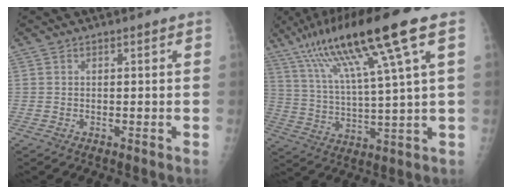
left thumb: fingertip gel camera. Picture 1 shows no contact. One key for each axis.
{"total": 18.5, "fx": 9.4, "fy": 0.8, "fz": 15.9, "tx": -0.290, "ty": -0.009, "tz": 0.168}